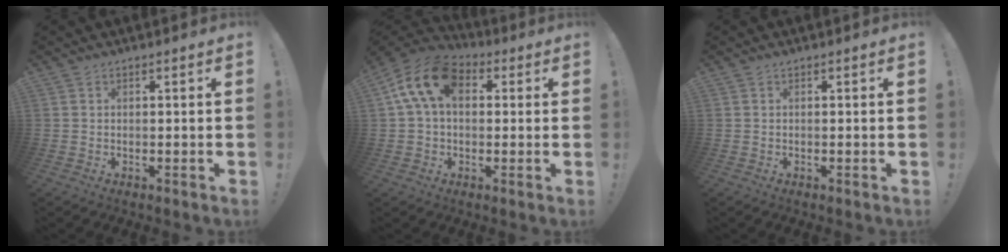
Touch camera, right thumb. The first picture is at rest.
{"total": 14.7, "force": [3.7, 9.4, 10.7], "torque": [-0.206, 0.013, 0.069]}
{"total": 0.0}